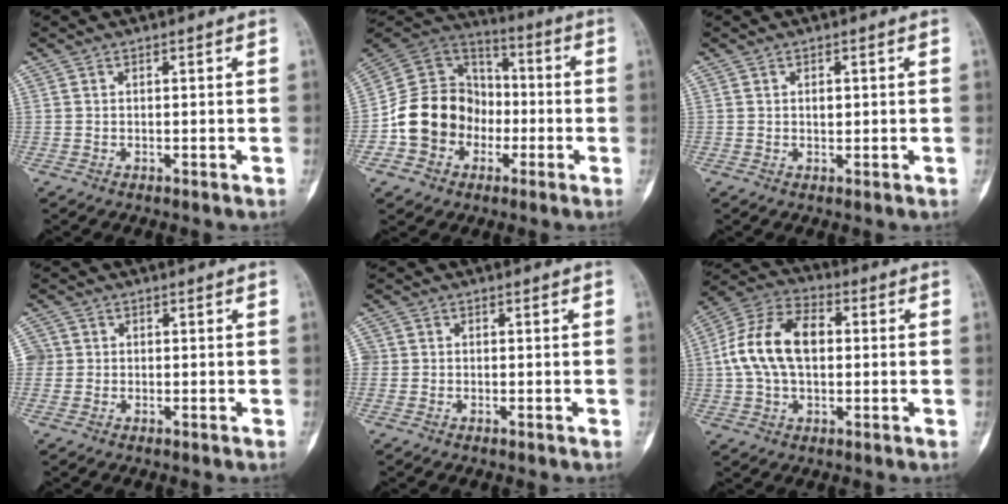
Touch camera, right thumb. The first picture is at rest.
{"total": 16.2, "force": [-4.9, 14.0, 6.4], "torque": [-0.078, 0.077, -0.087]}
{"total": 1.4, "force": [0.4, 0.9, 0.9], "torque": [-0.008, -0.001, 0.008]}
{"total": 3.0, "force": [0.0, 3.0, 0.5], "torque": [0.006, 0.008, -0.001]}
{"total": 2.1, "force": [-0.3, 2.0, 0.7], "torque": [-0.007, 0.006, -0.008]}
{"total": 14.5, "force": [1.1, 9.0, 11.3], "torque": [-0.213, 0.033, 0.013]}